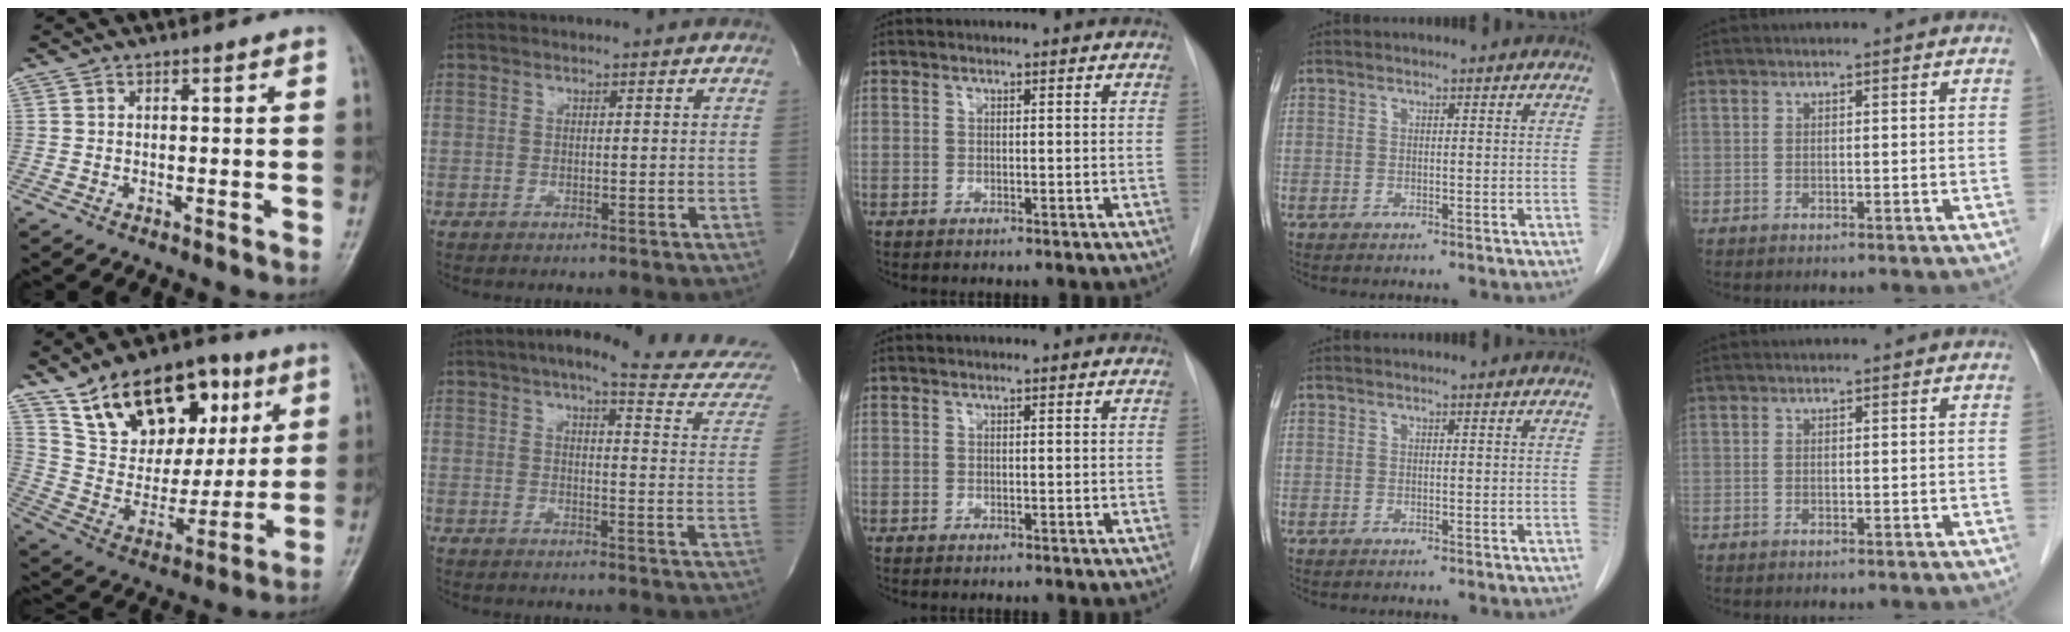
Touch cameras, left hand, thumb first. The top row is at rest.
{"thumb": {"total": 23.7, "force": [11.8, 14.1, 14.9], "torque": [-0.193, -0.022, 0.206]}, "index": {"total": 19.5, "force": [17.6, 1.2, 8.3], "torque": [-0.103, -0.054, 0.201]}}